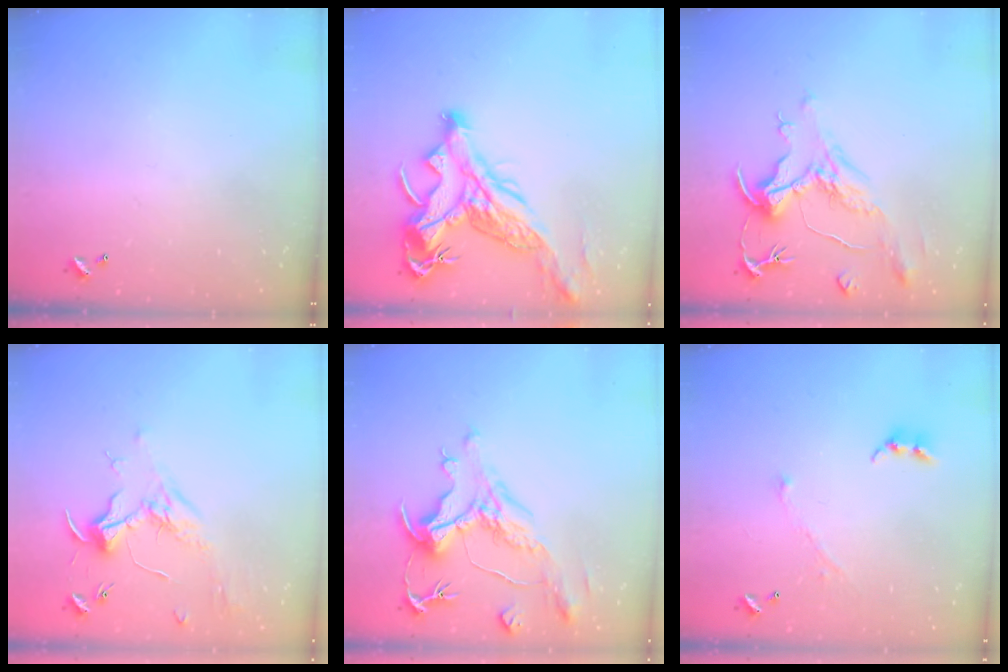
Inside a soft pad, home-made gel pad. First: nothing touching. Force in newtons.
{"total": 9.2, "press": 8.8, "slide": 2.6}
{"total": 1.9, "press": 1.4, "slide": 1.2}
{"total": 1.8, "press": 1.6, "slide": 0.8}
{"total": 1.9, "press": 0.8, "slide": 1.8}
{"total": 2.9, "press": 2.9, "slide": 0.4}